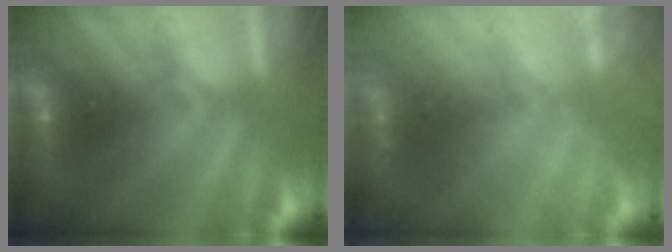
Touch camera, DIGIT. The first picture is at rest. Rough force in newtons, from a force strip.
{"total": 2.4}